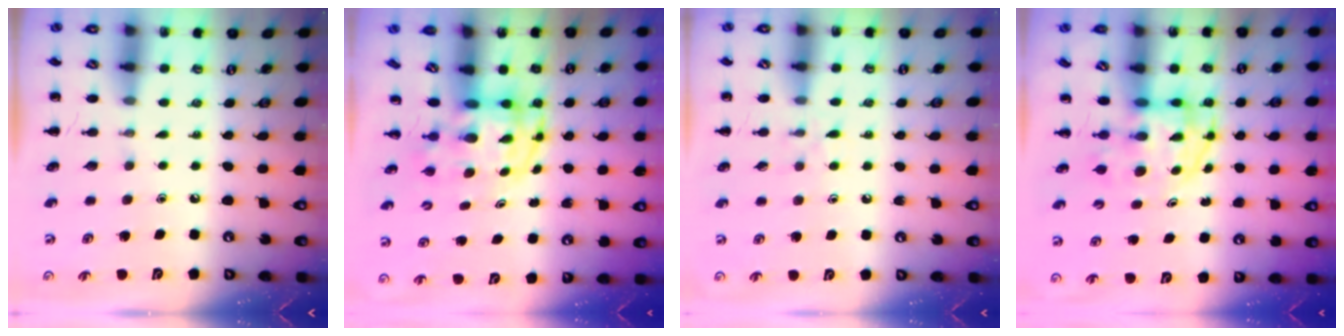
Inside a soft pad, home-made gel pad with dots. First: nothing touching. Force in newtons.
{"total": 3.8, "press": 3.7, "slide": 0.7}
{"total": 5.8, "press": 5.6, "slide": 1.6}
{"total": 3.5, "press": 3.4, "slide": 0.5}